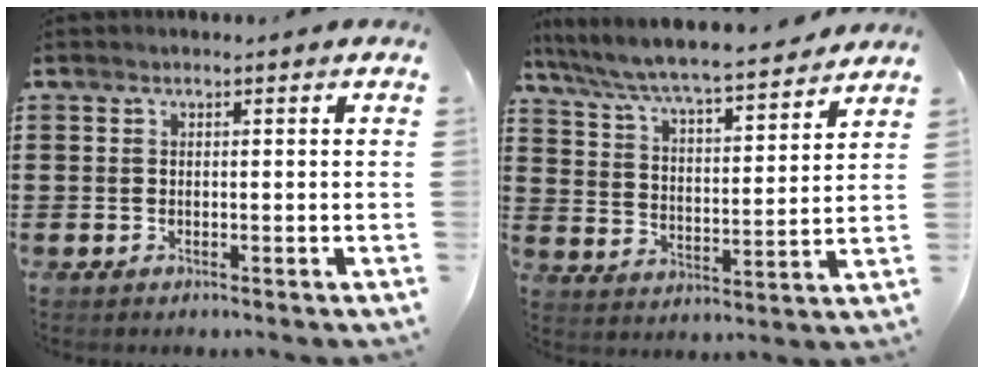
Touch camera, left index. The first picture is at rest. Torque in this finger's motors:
{"motor_torque": [0.71, -1.23, 0.89, 0.21]}